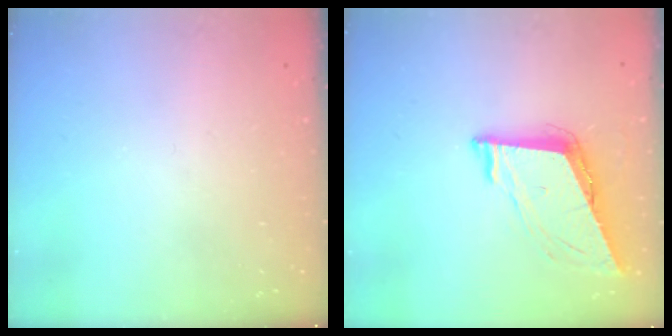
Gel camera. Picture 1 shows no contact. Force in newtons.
{"total": 8.9, "press": 8.5, "slide": 2.7}